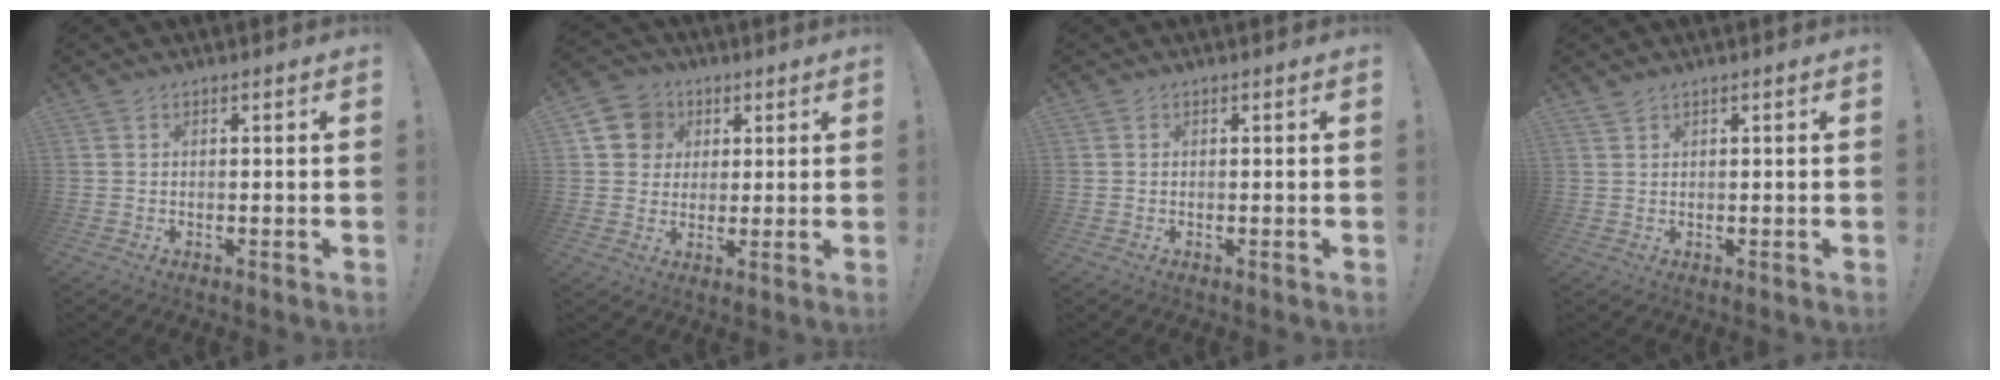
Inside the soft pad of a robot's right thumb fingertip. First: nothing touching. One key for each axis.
{"total": 9.7, "fx": 3.1, "fy": 8.8, "fz": 2.8, "tx": -0.029, "ty": -0.013, "tz": 0.064}
{"total": 0.0}
{"total": 1.1, "fx": 1.0, "fy": 0.2, "fz": 0.5, "tx": -0.018, "ty": 0.003, "tz": 0.020}